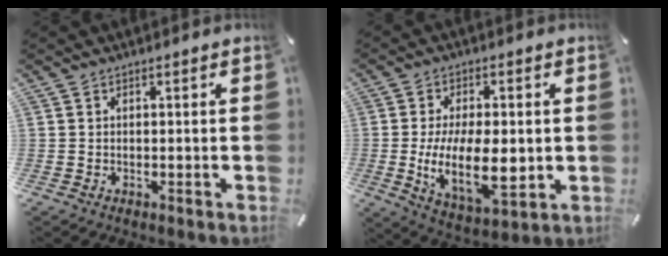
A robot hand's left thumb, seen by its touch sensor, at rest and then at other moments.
{"total": 15.7, "force": [-0.8, 7.9, 13.6], "torque": [-0.250, -0.018, -0.011]}